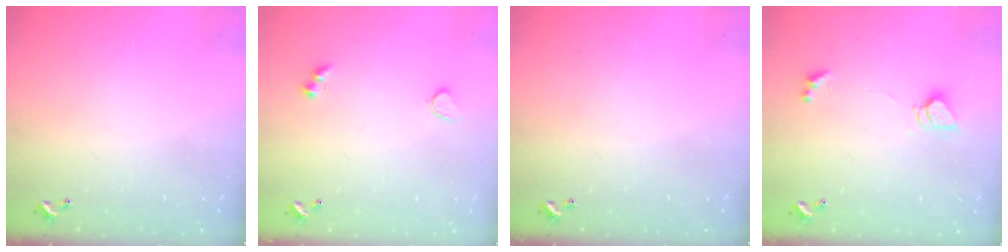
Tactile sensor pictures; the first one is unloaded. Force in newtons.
{"total": 2.8, "press": 2.6, "slide": 0.9}
{"total": 0.0}
{"total": 2.5, "press": 2.5, "slide": 0.2}